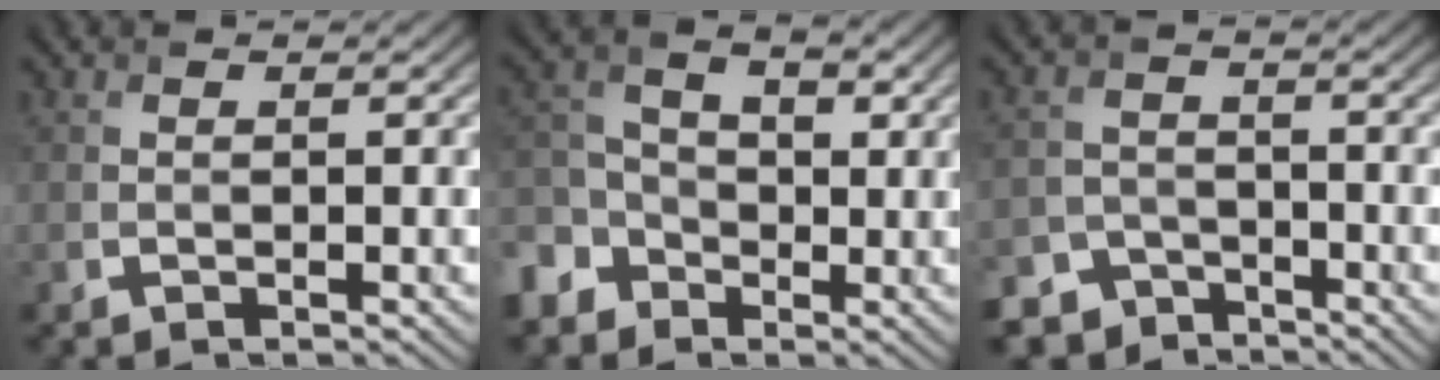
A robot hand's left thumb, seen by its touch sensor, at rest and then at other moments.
{"total": 6.5, "force": [-2.5, 5.0, 3.2], "torque": [-0.079, 0.001, -0.063]}
{"total": 6.8, "force": [-5.3, 4.2, 0.9], "torque": [-0.017, -0.011, -0.094]}